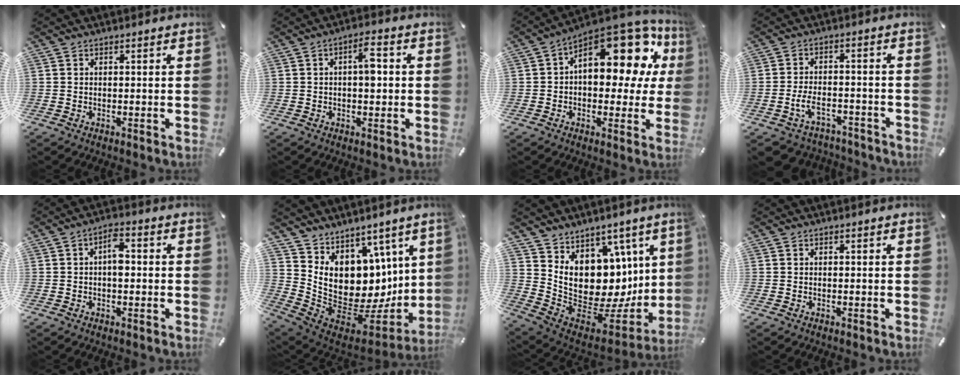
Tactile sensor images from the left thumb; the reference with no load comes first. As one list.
[{"total": 5.4, "force": [0.3, 2.5, 4.8], "torque": [-0.068, 0.006, -0.002]}, {"total": 20.7, "force": [8.0, 11.1, 15.5], "torque": [-0.193, -0.064, 0.135]}, {"total": 6.8, "force": [-3.2, 4.2, 4.2], "torque": [-0.092, 0.010, -0.060]}, {"total": 4.8, "force": [0.1, 2.4, 4.2], "torque": [-0.064, 0.008, -0.003]}, {"total": 12.3, "force": [3.5, 10.0, 6.3], "torque": [-0.118, -0.080, 0.073]}, {"total": 15.4, "force": [4.0, 12.3, 8.3], "torque": [-0.128, -0.075, 0.095]}, {"total": 0.0}]